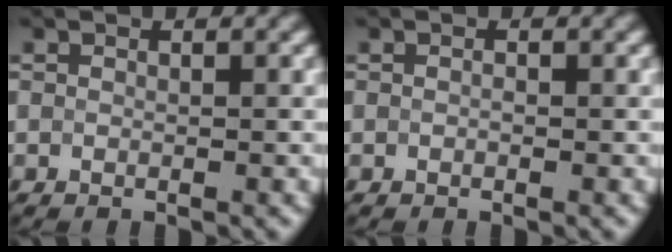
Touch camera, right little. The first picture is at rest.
{"total": 0.0}